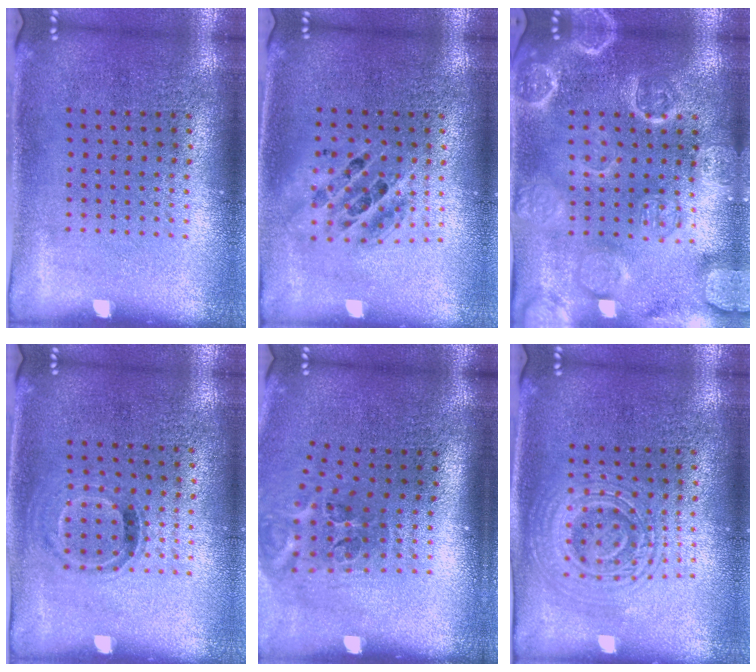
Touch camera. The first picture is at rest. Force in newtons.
{"total": 1.4, "press": 1.2, "slide": 0.7}
{"total": 3.5, "press": 3.5, "slide": 0.4}
{"total": 0.9, "press": 0.8, "slide": 0.5}
{"total": 2.2, "press": 1.3, "slide": 1.7}
{"total": 2.8, "press": 2.8, "slide": 0.4}